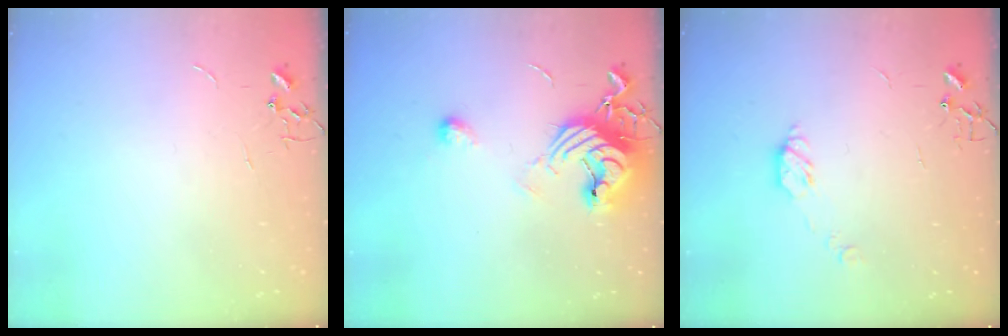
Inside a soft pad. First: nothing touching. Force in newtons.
{"total": 12.2, "press": 12.1, "slide": 1.4}
{"total": 6.4, "press": 6.4, "slide": 0.6}